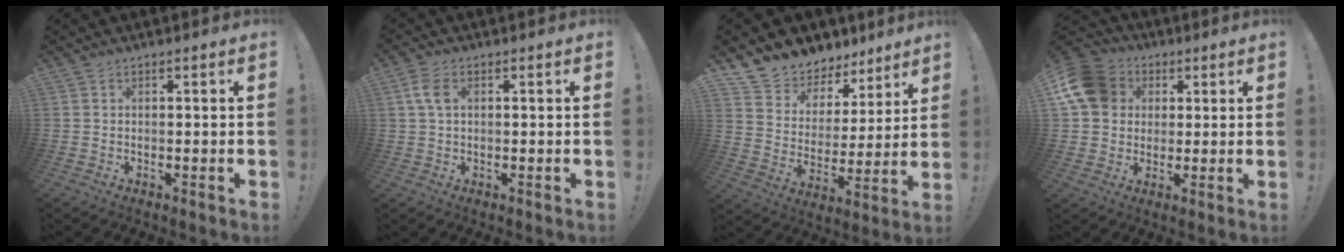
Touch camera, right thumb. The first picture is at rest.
{"total": 4.8, "force": [1.2, 3.0, 3.6], "torque": [-0.070, 0.005, 0.022]}
{"total": 9.4, "force": [7.7, 5.2, 1.0], "torque": [-0.026, -0.073, 0.143]}
{"total": 14.3, "force": [3.7, 12.0, 6.9], "torque": [-0.105, -0.006, 0.076]}